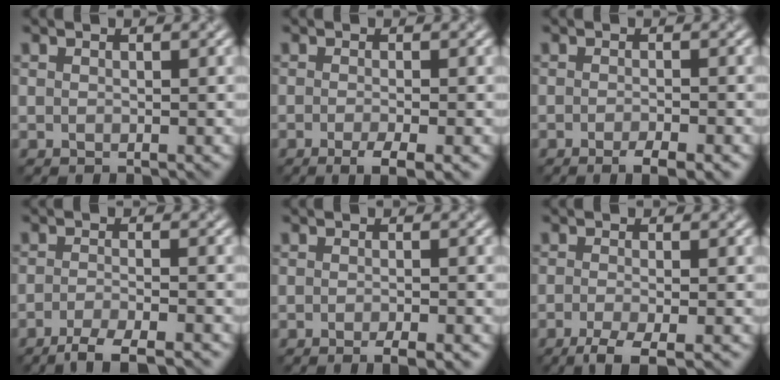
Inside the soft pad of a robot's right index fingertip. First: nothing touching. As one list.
[{"total": 2.9, "force": [-1.4, 0.6, 2.5], "torque": [-0.038, -0.006, -0.027]}, {"total": 2.8, "force": [-1.6, 0.5, 2.2], "torque": [-0.031, -0.003, -0.028]}, {"total": 4.5, "force": [-3.4, 0.8, 2.8], "torque": [-0.043, -0.004, -0.065]}, {"total": 2.5, "force": [-1.5, 0.4, 1.9], "torque": [-0.022, -0.003, -0.026]}, {"total": 3.7, "force": [-2.4, 0.8, 2.7], "torque": [-0.045, -0.007, -0.050]}]